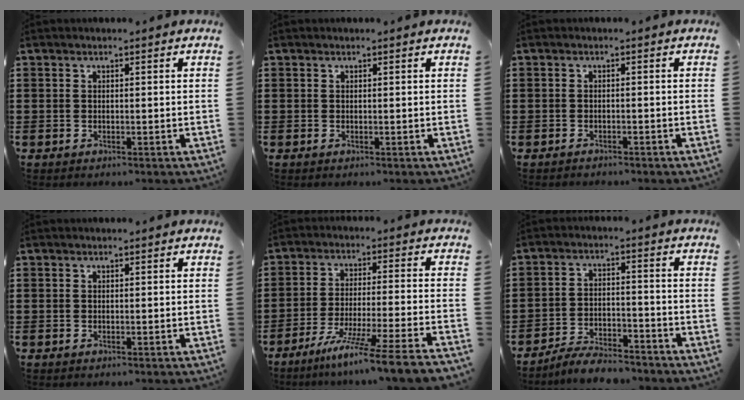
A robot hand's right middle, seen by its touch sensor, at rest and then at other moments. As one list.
[{"total": 0.0}, {"total": 1.0, "force": [-1.0, 0.1, 0.0], "torque": [-0.003, 0.000, -0.021]}, {"total": 0.0}, {"total": 9.1, "force": [-7.5, -1.6, 4.9], "torque": [-0.086, -0.014, -0.147]}, {"total": 5.4, "force": [-5.2, 0.7, 1.3], "torque": [-0.028, 0.004, -0.103]}]